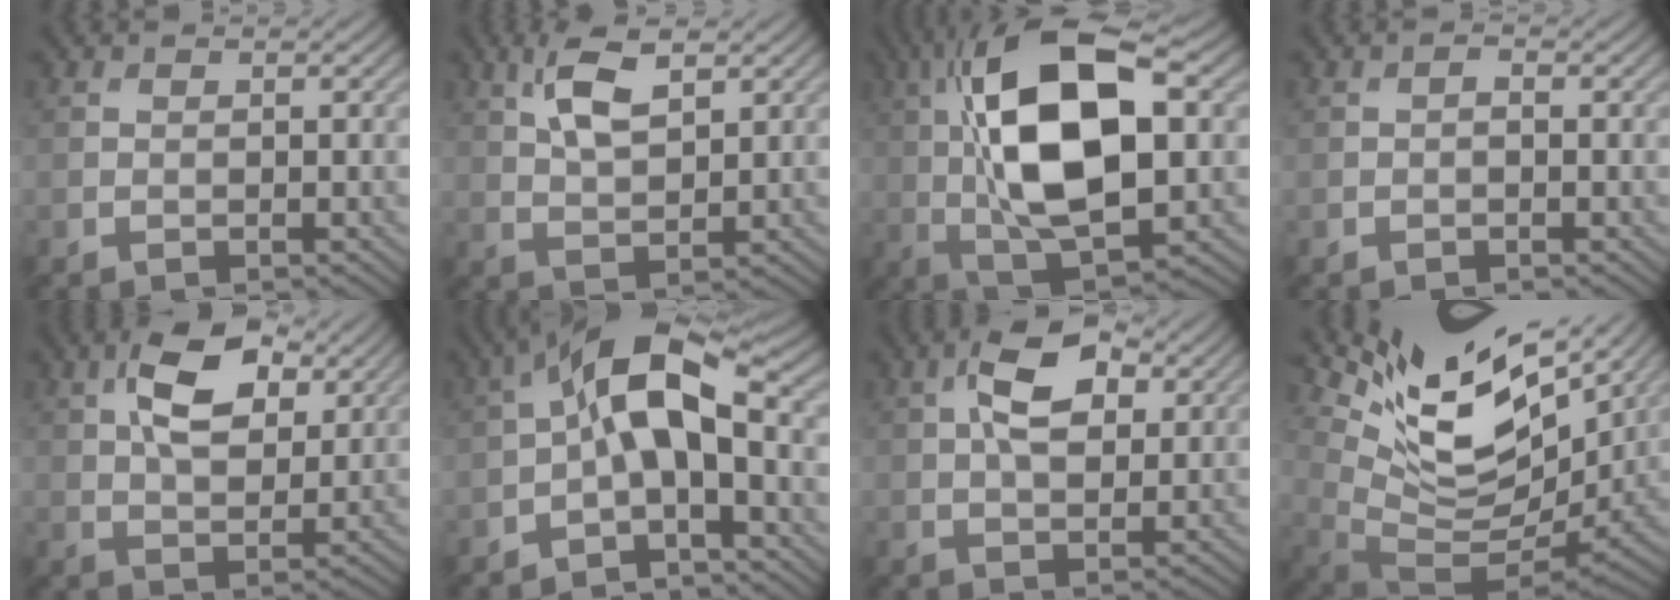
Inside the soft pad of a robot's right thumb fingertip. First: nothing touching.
{"total": 6.3, "force": [2.9, 2.6, 5.0], "torque": [-0.114, 0.002, 0.057]}
{"total": 17.1, "force": [2.1, 7.6, 15.2], "torque": [-0.283, 0.021, 0.023]}
{"total": 0.7, "force": [-0.2, 0.3, 0.6], "torque": [-0.011, 0.002, -0.003]}
{"total": 9.8, "force": [3.9, 5.1, 7.4], "torque": [-0.144, 0.011, 0.068]}
{"total": 9.5, "force": [-0.3, 3.8, 8.7], "torque": [-0.156, 0.027, -0.019]}
{"total": 8.3, "force": [2.7, 4.3, 6.6], "torque": [-0.125, 0.013, 0.040]}
{"total": 15.2, "force": [9.3, 5.5, 10.6], "torque": [-0.215, 0.001, 0.164]}